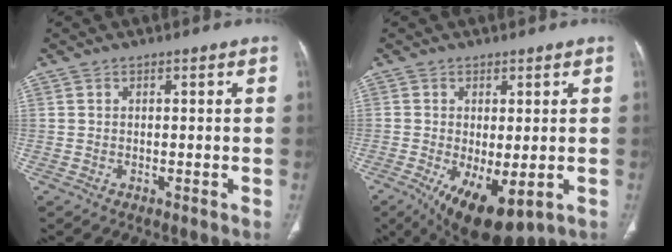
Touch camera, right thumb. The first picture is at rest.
{"total": 11.1, "force": [-3.9, 4.7, 9.2], "torque": [-0.146, -0.020, -0.046]}